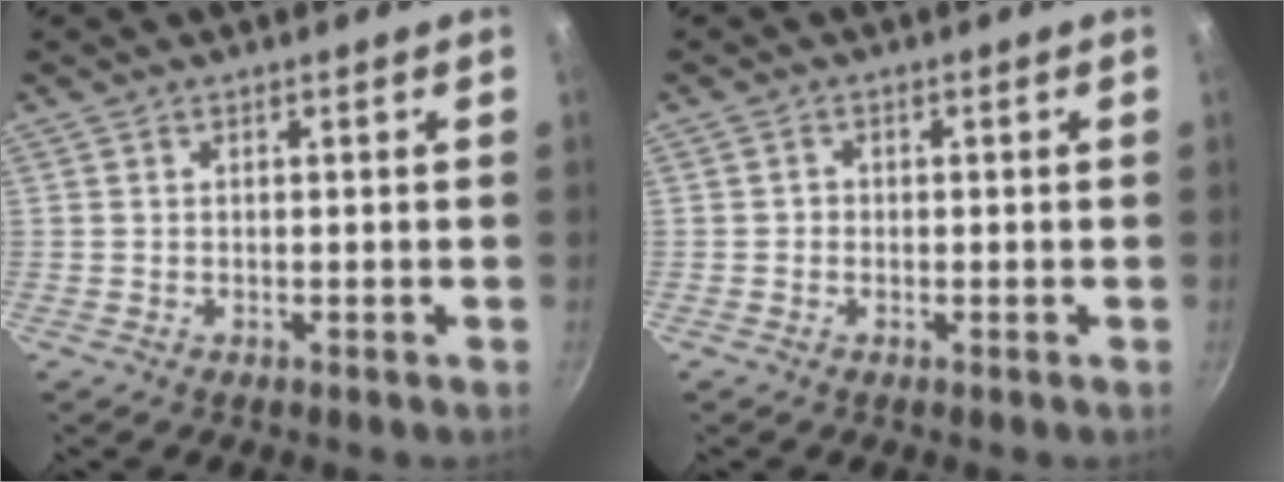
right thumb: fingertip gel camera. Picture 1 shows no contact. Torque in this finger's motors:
{"motor_torque": [-0.50, 0.04, 0.03, 0.00, -0.02]}